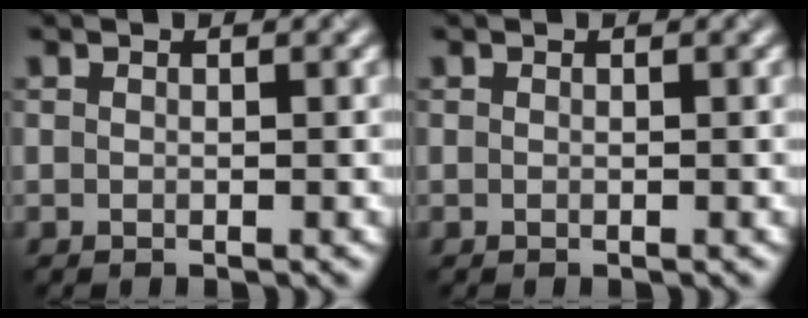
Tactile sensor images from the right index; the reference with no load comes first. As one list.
[{"total": 0.0}]